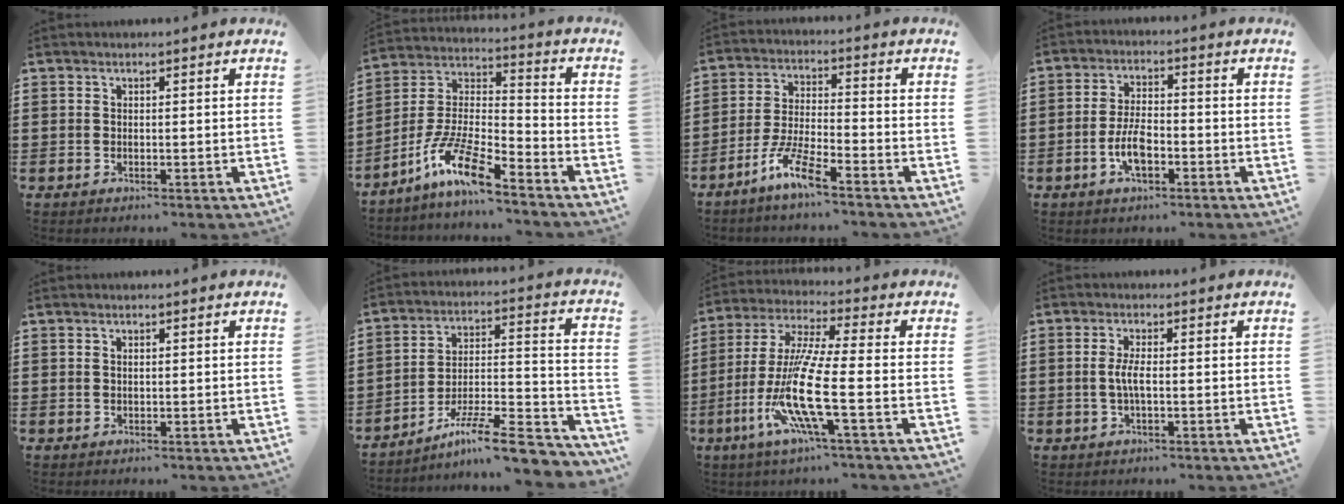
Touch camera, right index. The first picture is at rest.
{"total": 10.8, "force": [-7.8, 1.8, 7.2], "torque": [-0.170, -0.006, -0.160]}
{"total": 7.0, "force": [-5.4, 0.4, 4.5], "torque": [-0.114, -0.012, -0.110]}
{"total": 6.0, "force": [-2.2, 2.7, 4.8], "torque": [-0.108, 0.003, -0.046]}
{"total": 0.5, "force": [0.2, 0.3, 0.4], "torque": [-0.010, 0.000, 0.004]}
{"total": 11.2, "force": [-8.7, 1.2, 6.9], "torque": [-0.100, 0.021, -0.163]}
{"total": 13.1, "force": [-4.5, 2.1, 12.1], "torque": [-0.268, -0.012, -0.096]}
{"total": 3.1, "force": [-0.4, 0.7, 3.0], "torque": [-0.068, -0.004, -0.014]}